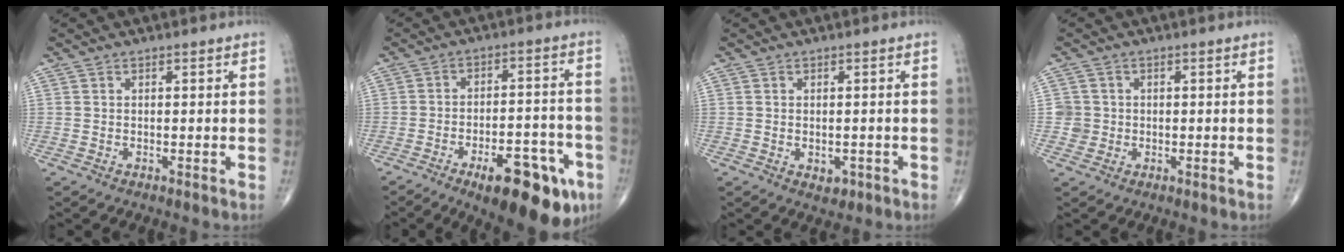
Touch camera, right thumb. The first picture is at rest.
{"total": 17.8, "force": [-9.5, 6.8, 13.4], "torque": [-0.137, 0.054, -0.127]}
{"total": 2.5, "force": [-0.8, 1.7, 1.6], "torque": [-0.014, -0.001, -0.004]}
{"total": 2.7, "force": [-0.1, 2.7, 0.0], "torque": [0.023, 0.008, -0.004]}